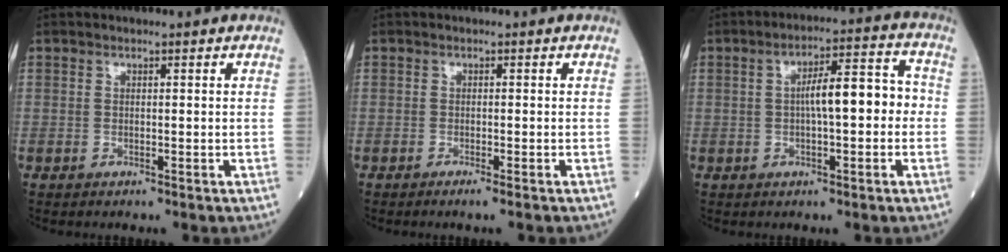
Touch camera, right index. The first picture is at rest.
{"total": 1.5, "force": [-1.1, -0.3, 1.0], "torque": [-0.016, -0.002, -0.016]}
{"total": 8.1, "force": [-0.2, 2.0, 7.8], "torque": [-0.130, 0.034, -0.003]}